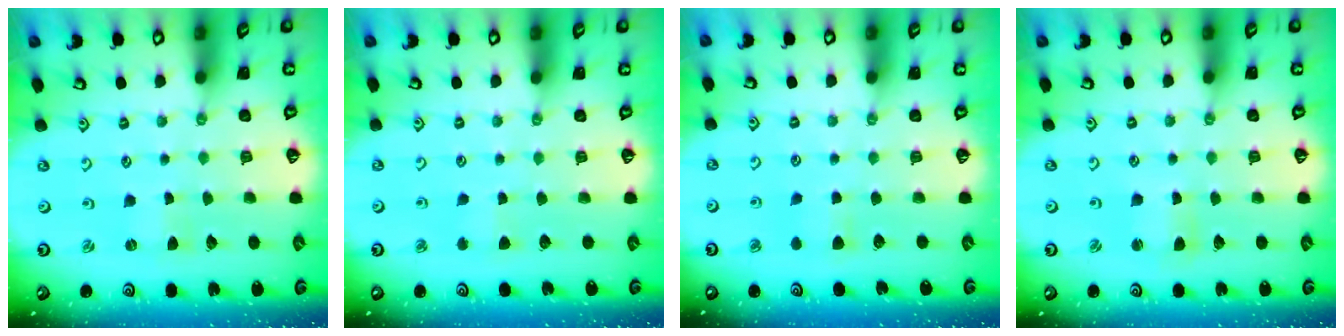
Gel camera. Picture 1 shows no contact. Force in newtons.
{"total": 2.3, "press": 2.3, "slide": 0.4}
{"total": 5.1, "press": 5.1, "slide": 0.5}
{"total": 2.7, "press": 2.7, "slide": 0.4}